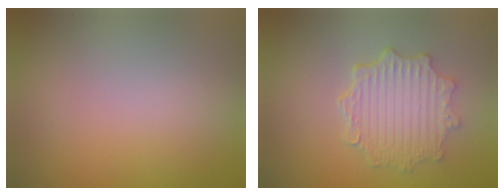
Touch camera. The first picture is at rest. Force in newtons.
{"total": 4.7, "press": 3.9, "slide": 2.6}